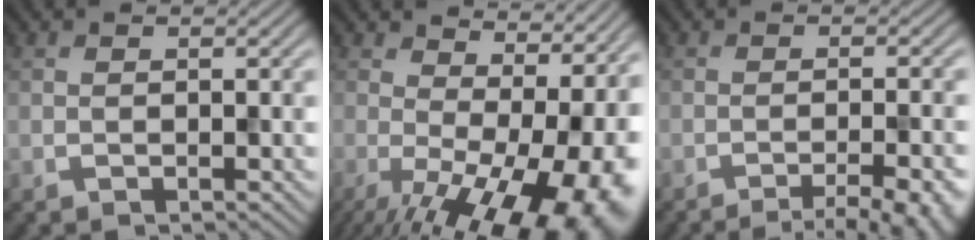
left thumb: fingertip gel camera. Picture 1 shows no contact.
{"total": 17.9, "force": [-2.7, 8.2, 15.7], "torque": [-0.190, -0.020, -0.010]}
{"total": 8.0, "force": [-5.6, 1.8, 5.4], "torque": [-0.059, 0.010, -0.064]}